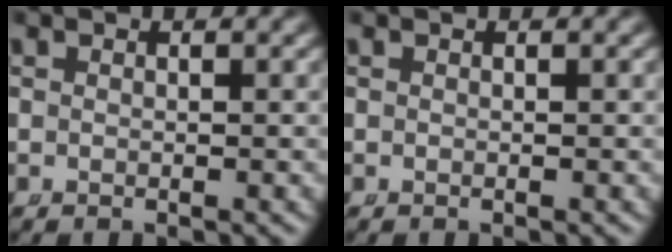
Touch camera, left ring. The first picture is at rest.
{"total": 0.0}